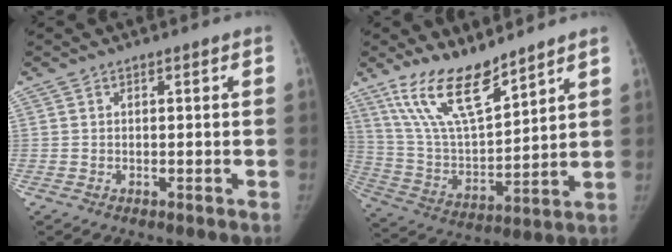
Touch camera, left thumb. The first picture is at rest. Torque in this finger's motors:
{"motor_torque": [0.35, 0.19, 1.57, -1.19, 0.13]}